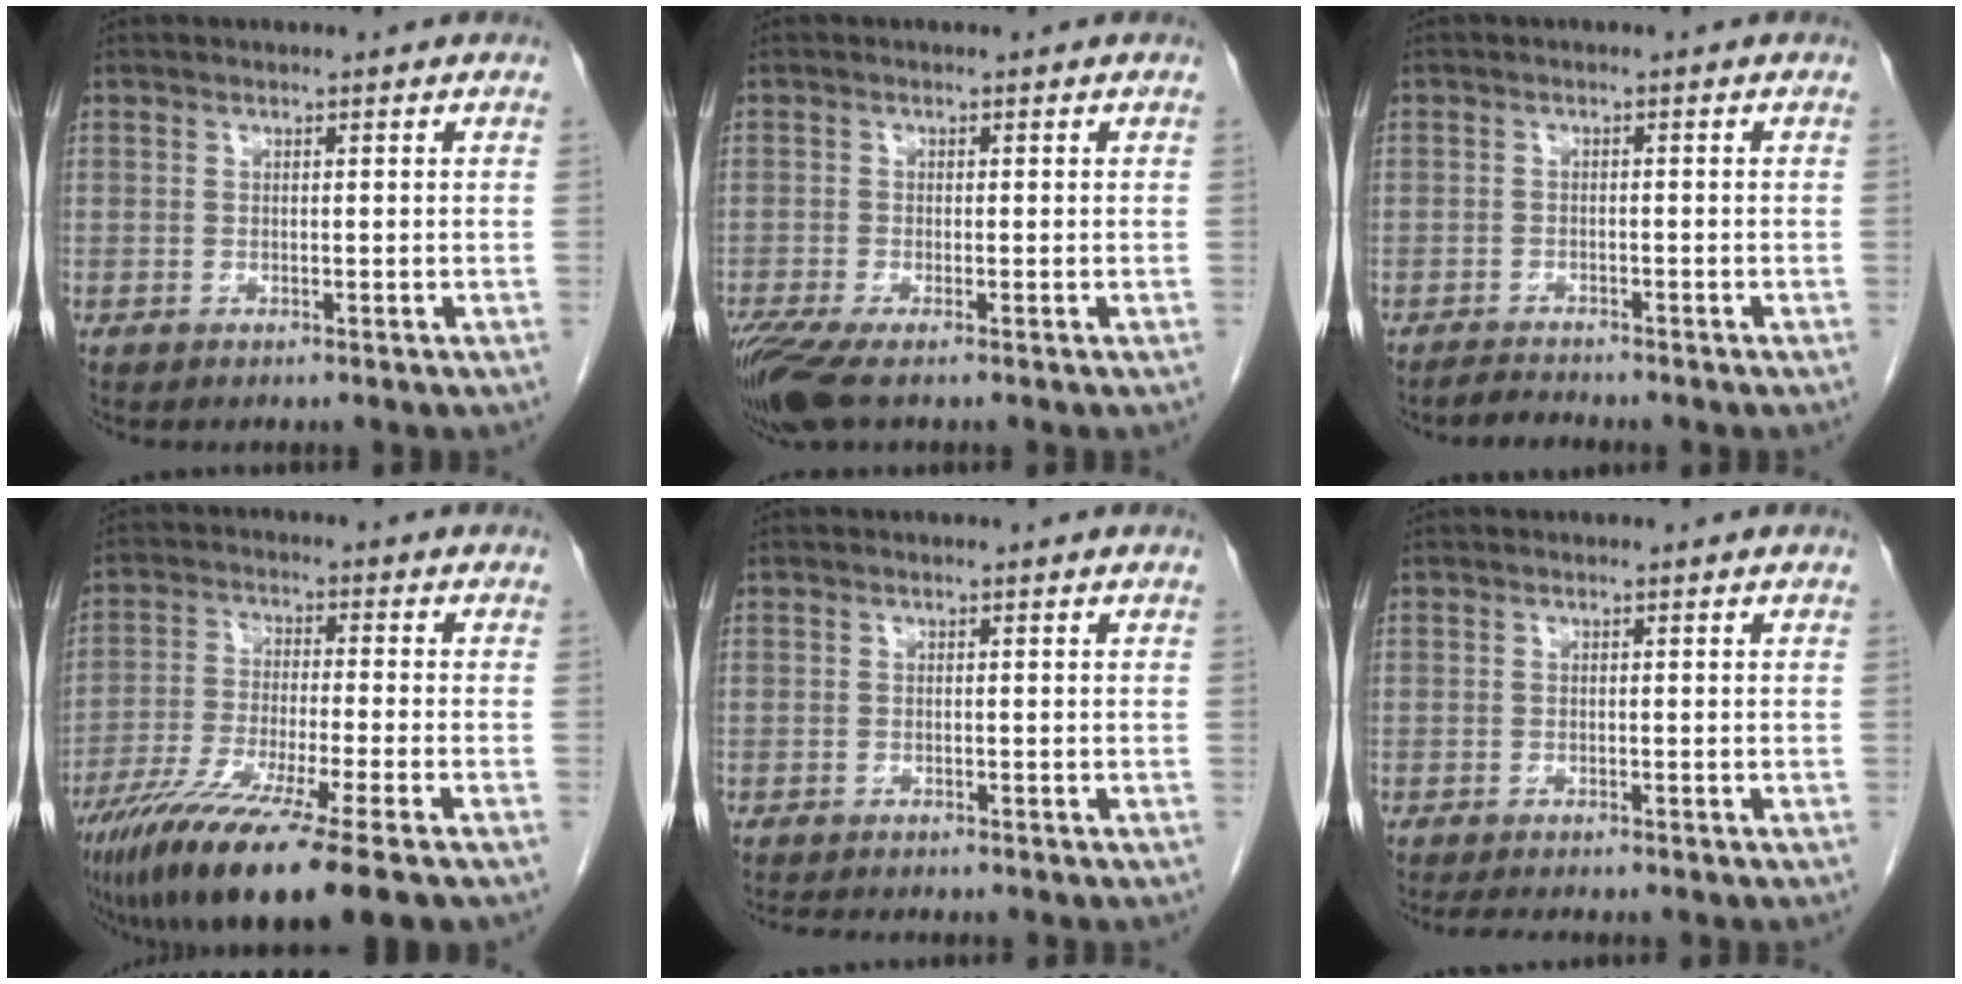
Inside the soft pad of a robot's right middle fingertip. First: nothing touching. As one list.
[{"total": 5.1, "force": [-3.4, 0.9, 3.7], "torque": [-0.073, -0.015, -0.064]}, {"total": 1.8, "force": [-1.8, 0.1, 0.0], "torque": [-0.005, -0.009, -0.030]}, {"total": 15.4, "force": [-10.6, -0.2, 11.2], "torque": [-0.204, -0.047, -0.180]}, {"total": 3.0, "force": [-2.7, 0.6, 1.2], "torque": [-0.019, -0.007, -0.038]}, {"total": 3.2, "force": [-2.8, 0.5, 1.4], "torque": [-0.022, -0.008, -0.041]}]